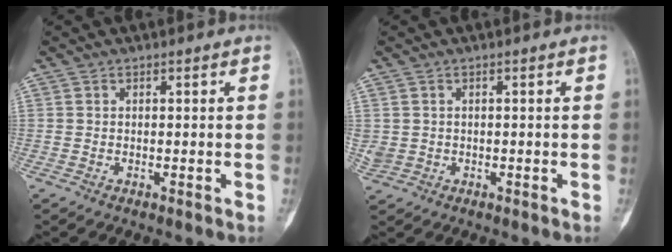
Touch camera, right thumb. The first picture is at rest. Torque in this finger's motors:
{"motor_torque": [0.19, -0.13, 0.04, 0.02, -0.01]}